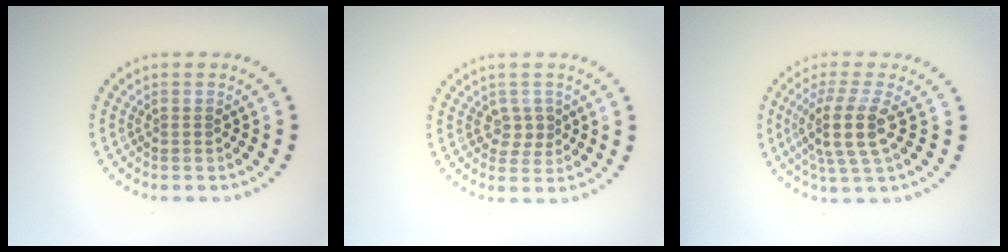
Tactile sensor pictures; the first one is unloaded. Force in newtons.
{"total": 1.7, "press": 1.5, "slide": 0.8}
{"total": 4.1, "press": 3.4, "slide": 2.4}